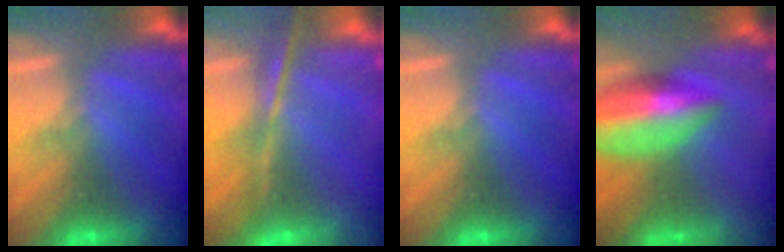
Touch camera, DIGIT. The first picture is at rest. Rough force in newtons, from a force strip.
{"total": 9.6}
{"total": 0.0}
{"total": 5.8}